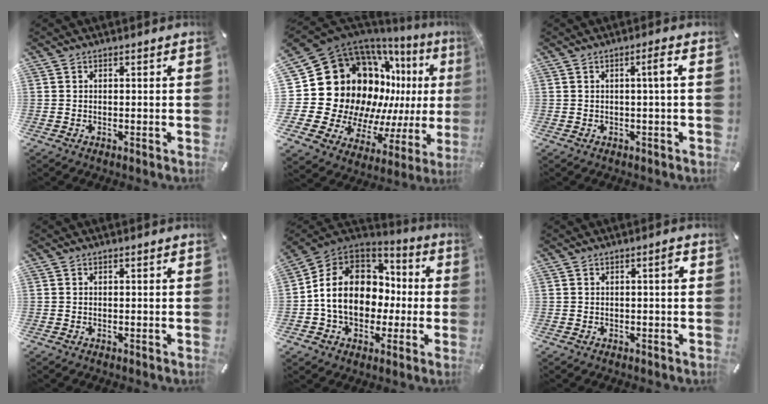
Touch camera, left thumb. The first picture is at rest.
{"total": 26.9, "force": [4.7, 21.2, 15.9], "torque": [-0.257, -0.111, 0.157]}
{"total": 3.3, "force": [0.4, 0.0, 3.3], "torque": [-0.056, -0.002, 0.001]}
{"total": 0.0}
{"total": 15.0, "force": [-1.0, 12.5, 8.1], "torque": [-0.176, 0.019, -0.012]}
{"total": 1.8, "force": [0.2, 0.2, 1.8], "torque": [-0.034, 0.002, 0.002]}